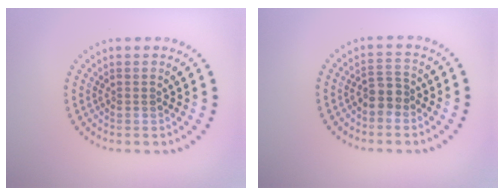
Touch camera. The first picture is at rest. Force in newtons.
{"total": 1.9, "press": 1.7, "slide": 0.9}